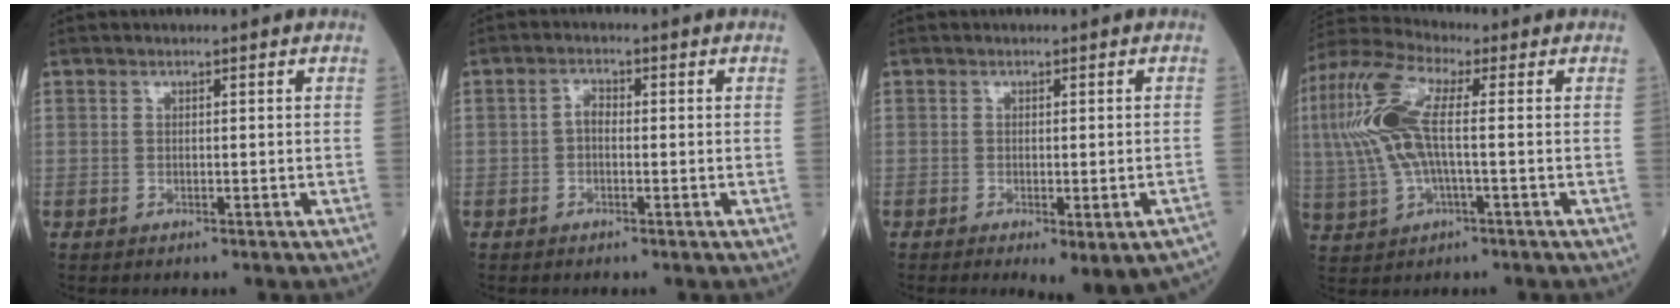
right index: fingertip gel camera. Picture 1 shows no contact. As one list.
[{"total": 1.7, "force": [-0.3, 0.9, 1.4], "torque": [-0.019, 0.005, -0.009]}, {"total": 6.7, "force": [-4.5, 1.5, 4.8], "torque": [-0.044, -0.008, -0.061]}, {"total": 11.8, "force": [0.9, 3.2, 11.3], "torque": [-0.272, 0.022, 0.012]}]